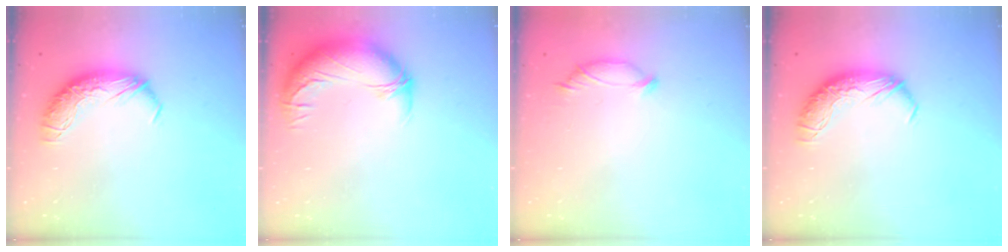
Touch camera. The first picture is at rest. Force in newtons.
{"total": 3.0, "press": 0.9, "slide": 2.8}
{"total": 4.8, "press": 4.7, "slide": 0.8}
{"total": 0.0}